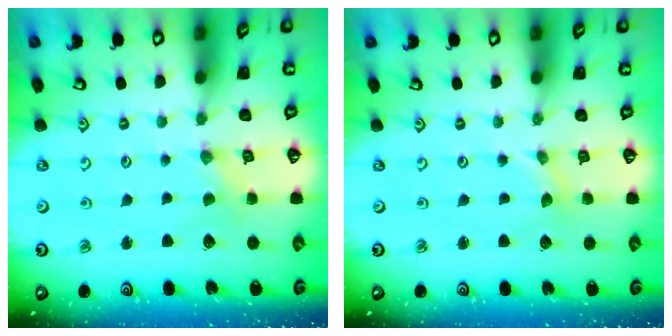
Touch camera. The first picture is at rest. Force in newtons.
{"total": 0.7, "press": 0.7, "slide": 0.1}